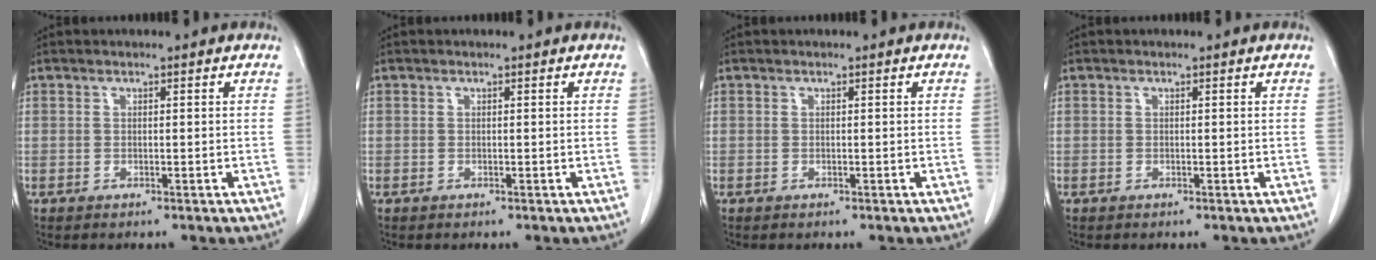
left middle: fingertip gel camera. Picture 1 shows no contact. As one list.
[{"total": 0.0}, {"total": 0.0}, {"total": 0.0}]